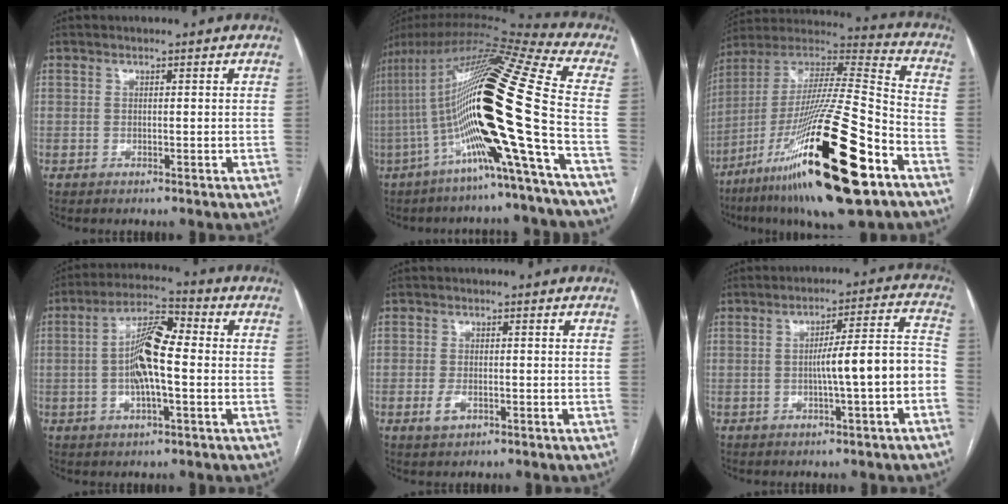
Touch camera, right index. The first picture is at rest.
{"total": 25.4, "force": [-6.0, -0.2, 24.7], "torque": [-0.459, -0.003, -0.120]}
{"total": 30.6, "force": [-14.5, 3.9, 26.6], "torque": [-0.476, -0.050, -0.248]}
{"total": 10.0, "force": [-0.4, 2.3, 9.7], "torque": [-0.185, 0.018, -0.012]}
{"total": 2.5, "force": [-1.0, 1.3, 1.9], "torque": [-0.039, 0.000, -0.015]}
{"total": 9.3, "force": [-2.4, 0.3, 9.0], "torque": [-0.128, 0.031, -0.033]}